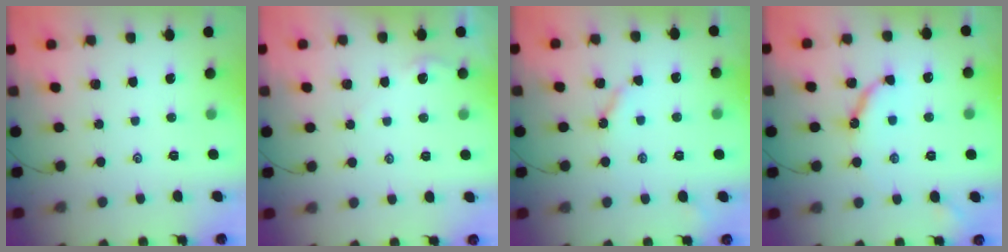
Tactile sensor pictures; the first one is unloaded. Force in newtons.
{"total": 0.6, "press": 0.5, "slide": 0.3}
{"total": 3.8, "press": 3.8, "slide": 0.3}
{"total": 8.7, "press": 8.6, "slide": 1.0}